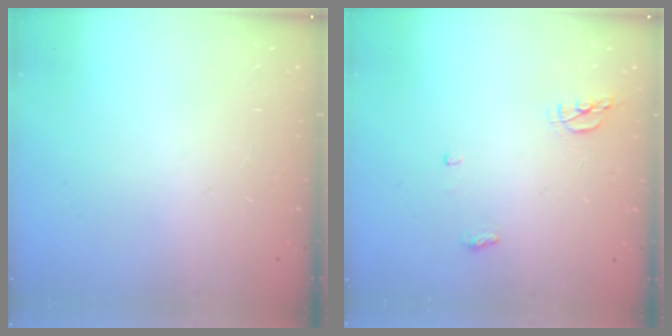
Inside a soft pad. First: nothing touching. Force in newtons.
{"total": 5.6, "press": 5.6, "slide": 0.7}